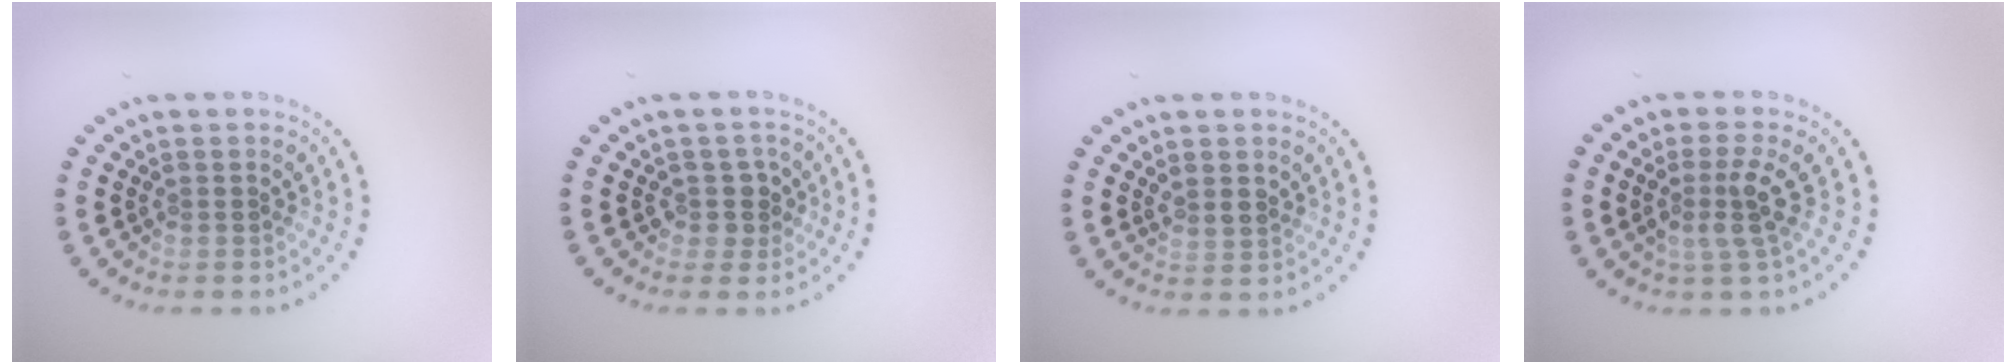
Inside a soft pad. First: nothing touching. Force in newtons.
{"total": 1.9, "press": 1.6, "slide": 0.9}
{"total": 1.1, "press": 0.9, "slide": 0.6}
{"total": 2.7, "press": 1.9, "slide": 1.8}